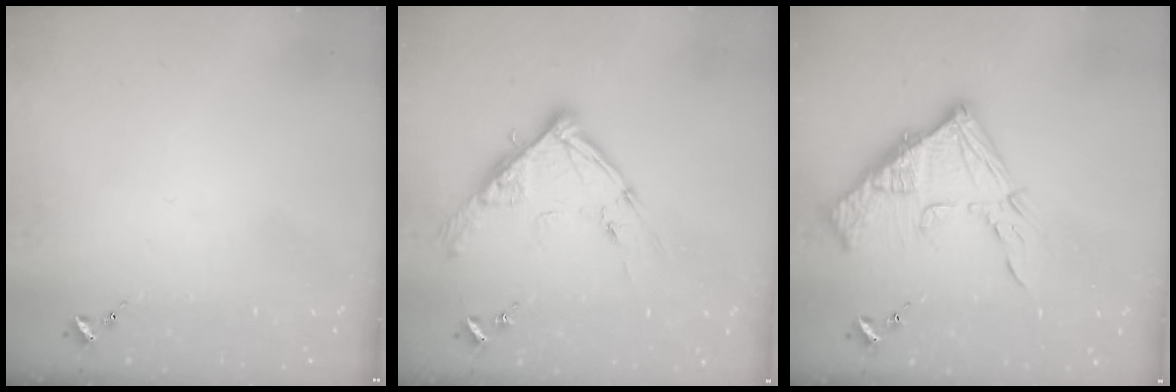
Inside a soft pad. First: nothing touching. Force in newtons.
{"total": 13.3, "press": 13.2, "slide": 1.2}
{"total": 16.7, "press": 16.6, "slide": 1.8}